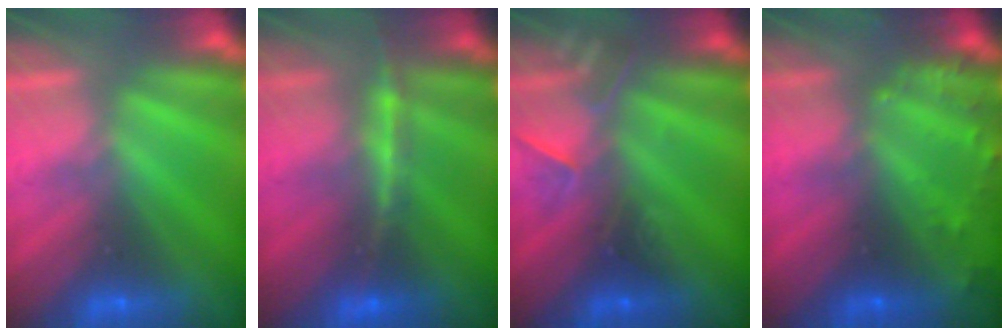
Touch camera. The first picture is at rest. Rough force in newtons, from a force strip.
{"total": 2.4}
{"total": 2.3}
{"total": 8.4}